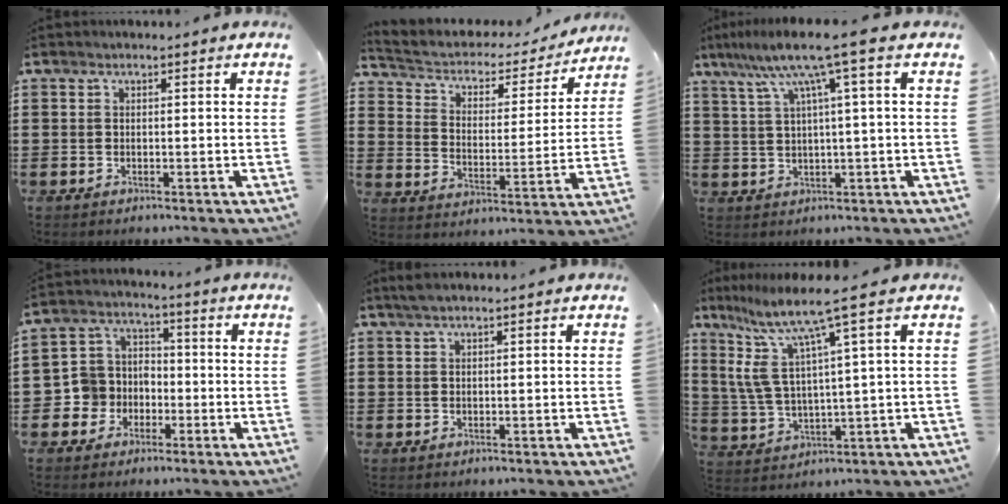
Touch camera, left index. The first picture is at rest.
{"total": 3.1, "force": [2.3, 1.8, 1.1], "torque": [-0.039, -0.018, 0.028]}
{"total": 8.5, "force": [3.7, -0.4, 7.7], "torque": [-0.156, -0.008, 0.057]}
{"total": 6.0, "force": [-2.2, 5.5, 0.6], "torque": [-0.053, 0.004, -0.051]}
{"total": 1.1, "force": [0.8, 0.0, 0.7], "torque": [-0.015, 0.001, 0.014]}
{"total": 9.4, "force": [5.3, 0.6, 7.7], "torque": [-0.194, -0.035, 0.078]}